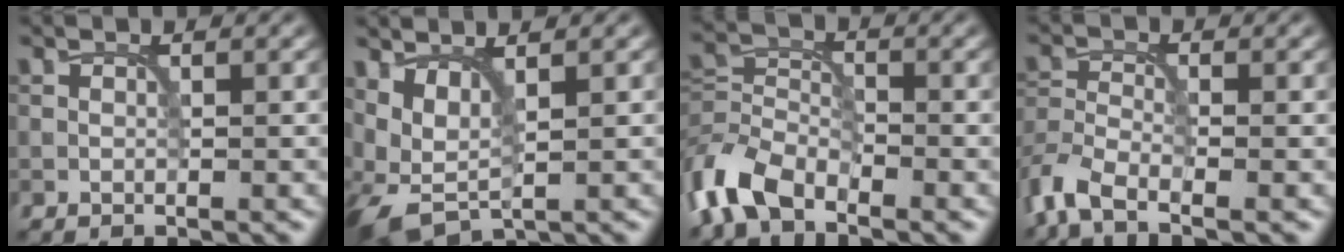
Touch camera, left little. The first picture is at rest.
{"total": 5.0, "force": [0.8, 2.5, 4.3], "torque": [-0.103, -0.002, 0.016]}
{"total": 6.1, "force": [-4.3, 2.8, 3.3], "torque": [-0.072, -0.001, -0.101]}
{"total": 4.6, "force": [-3.5, 1.5, 2.6], "torque": [-0.061, -0.009, -0.083]}